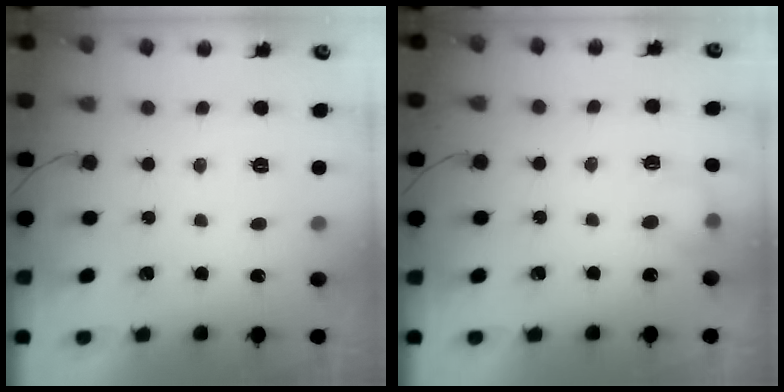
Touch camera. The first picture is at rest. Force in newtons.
{"total": 5.1, "press": 4.9, "slide": 1.4}